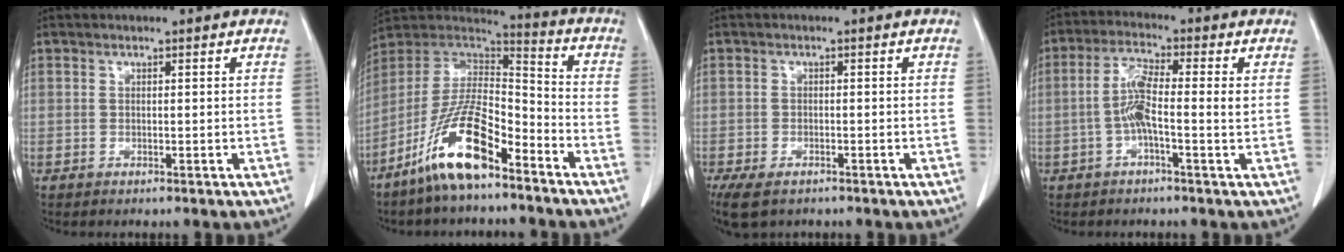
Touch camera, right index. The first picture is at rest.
{"total": 14.6, "force": [-9.3, 3.6, 10.6], "torque": [-0.208, 0.006, -0.172]}
{"total": 6.3, "force": [-4.2, 3.3, 3.3], "torque": [-0.071, -0.012, -0.066]}
{"total": 5.9, "force": [-0.6, 0.5, 5.9], "torque": [-0.117, 0.011, -0.018]}